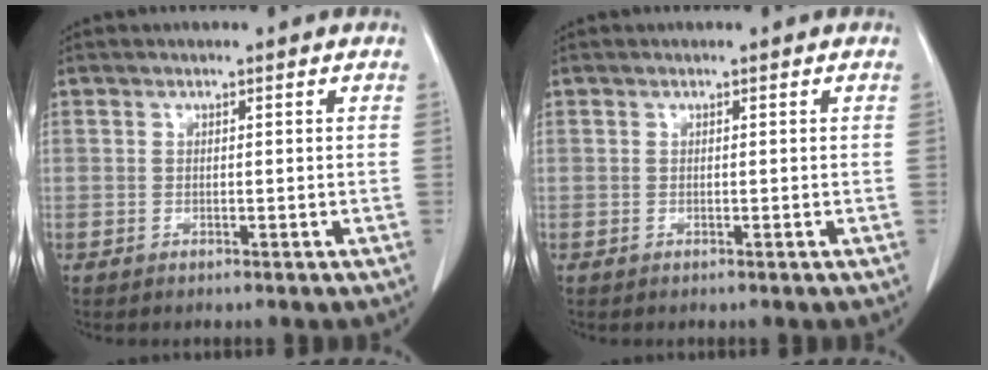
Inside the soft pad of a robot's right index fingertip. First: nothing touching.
{"total": 0.0}